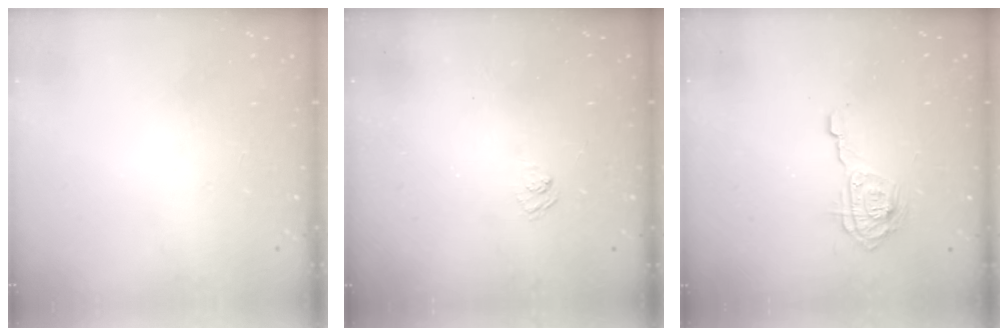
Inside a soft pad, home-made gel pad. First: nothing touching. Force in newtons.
{"total": 2.4, "press": 2.0, "slide": 1.3}
{"total": 10.3, "press": 10.3, "slide": 1.0}